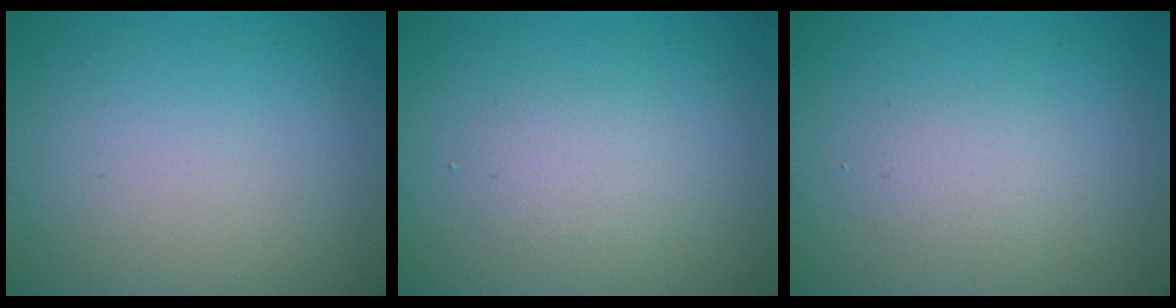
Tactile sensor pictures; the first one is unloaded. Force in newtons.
{"total": 1.7, "press": 1.7, "slide": 0.1}
{"total": 1.4, "press": 1.4, "slide": 0.1}